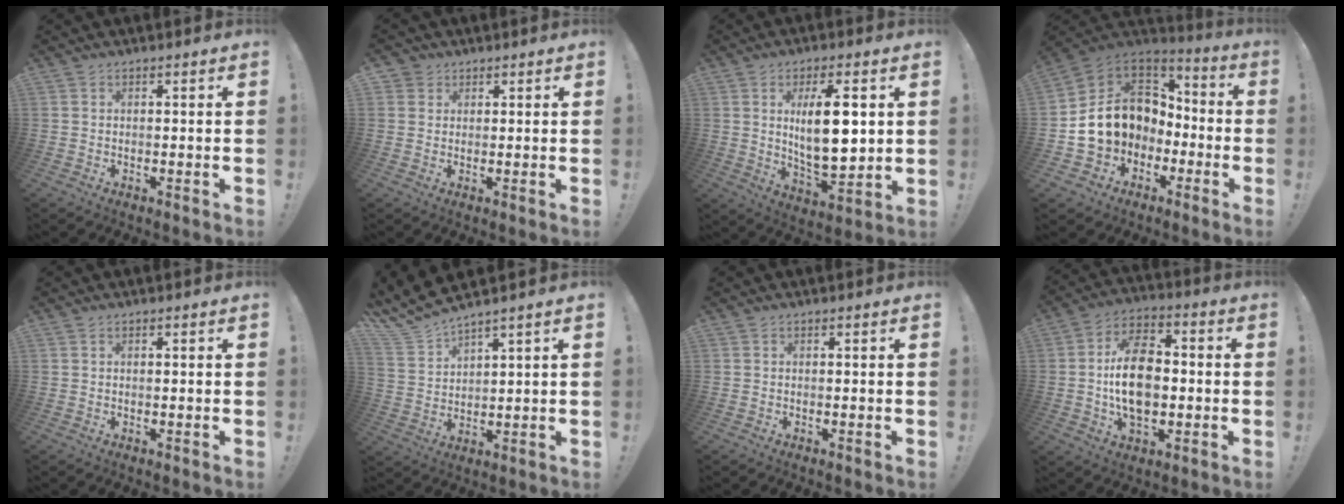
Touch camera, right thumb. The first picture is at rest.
{"total": 2.9, "force": [1.6, 2.4, 0.2], "torque": [0.004, -0.006, 0.027]}
{"total": 15.4, "force": [3.2, 5.8, 14.0], "torque": [-0.234, -0.013, 0.041]}
{"total": 15.5, "force": [0.4, 13.5, 7.6], "torque": [-0.112, 0.002, 0.036]}
{"total": 0.0}
{"total": 6.4, "force": [5.8, 1.4, 2.2], "torque": [-0.064, -0.047, 0.113]}
{"total": 0.0}
{"total": 16.6, "force": [-1.1, 10.9, 12.4], "torque": [-0.224, 0.010, -0.025]}